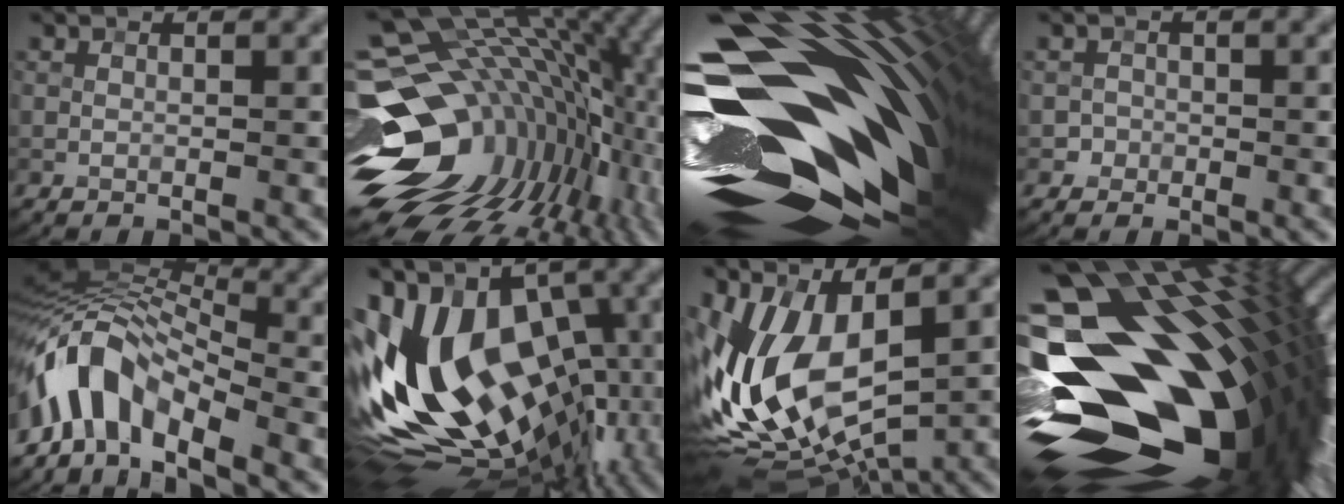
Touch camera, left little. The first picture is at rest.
{"total": 17.2, "force": [-1.0, 11.6, 12.7], "torque": [-0.216, -0.016, 0.007]}
{"total": 21.0, "force": [-2.4, 12.3, 16.9], "torque": [-0.316, 0.021, -0.013]}
{"total": 1.3, "force": [-0.6, 1.1, -0.2], "torque": [0.015, 0.002, -0.010]}
{"total": 7.8, "force": [-4.5, 3.9, 5.1], "torque": [-0.094, 0.011, -0.098]}
{"total": 16.6, "force": [-0.1, 9.7, 13.5], "torque": [-0.257, -0.014, -0.003]}
{"total": 13.3, "force": [-0.7, 7.2, 11.1], "torque": [-0.238, -0.013, -0.018]}
{"total": 19.4, "force": [-3.1, 11.3, 15.5], "torque": [-0.267, 0.000, -0.045]}